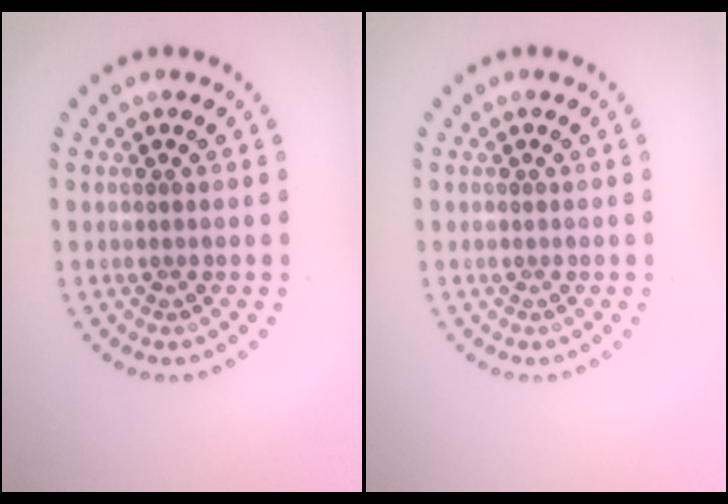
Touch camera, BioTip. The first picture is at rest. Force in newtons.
{"total": 0.0}